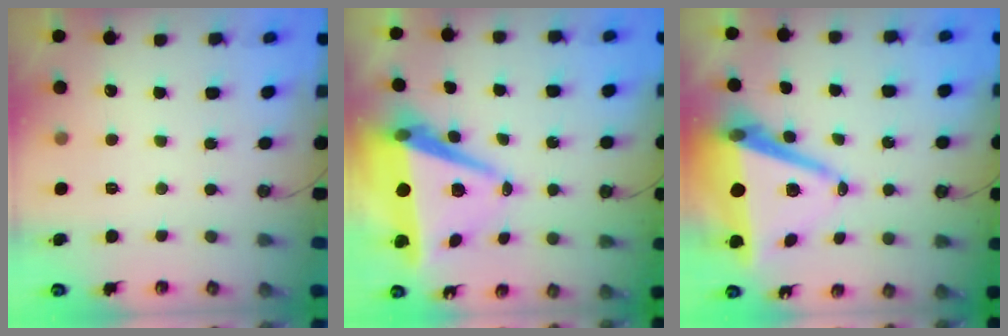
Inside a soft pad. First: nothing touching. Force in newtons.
{"total": 11.2, "press": 10.5, "slide": 4.0}
{"total": 12.7, "press": 12.0, "slide": 4.2}